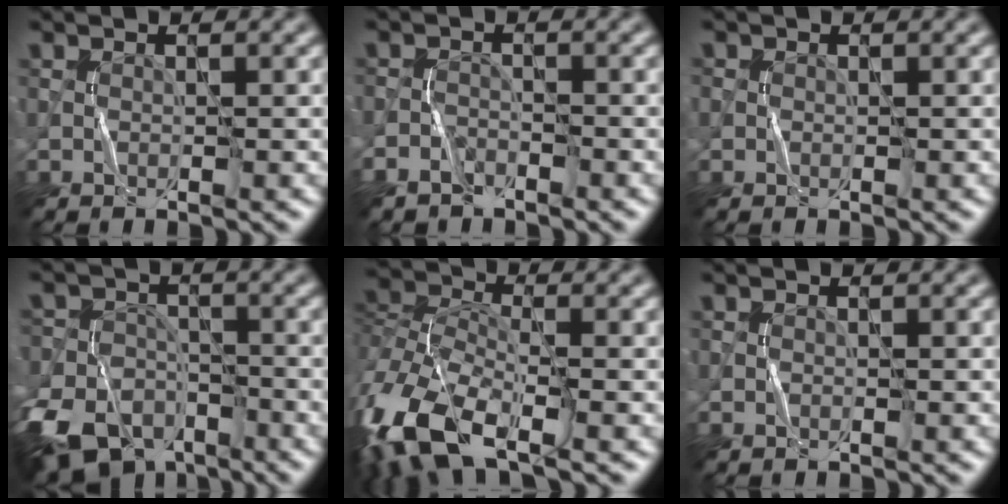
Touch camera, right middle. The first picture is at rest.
{"total": 2.2, "force": [-1.9, 1.2, 0.4], "torque": [-0.007, -0.001, -0.045]}
{"total": 0.8, "force": [0.0, 0.8, 0.0], "torque": [0.007, -0.002, -0.005]}
{"total": 11.5, "force": [-7.5, 7.1, 5.0], "torque": [-0.105, -0.032, -0.144]}
{"total": 11.2, "force": [-6.0, 4.9, 8.1], "torque": [-0.186, -0.017, -0.129]}
{"total": 0.0}